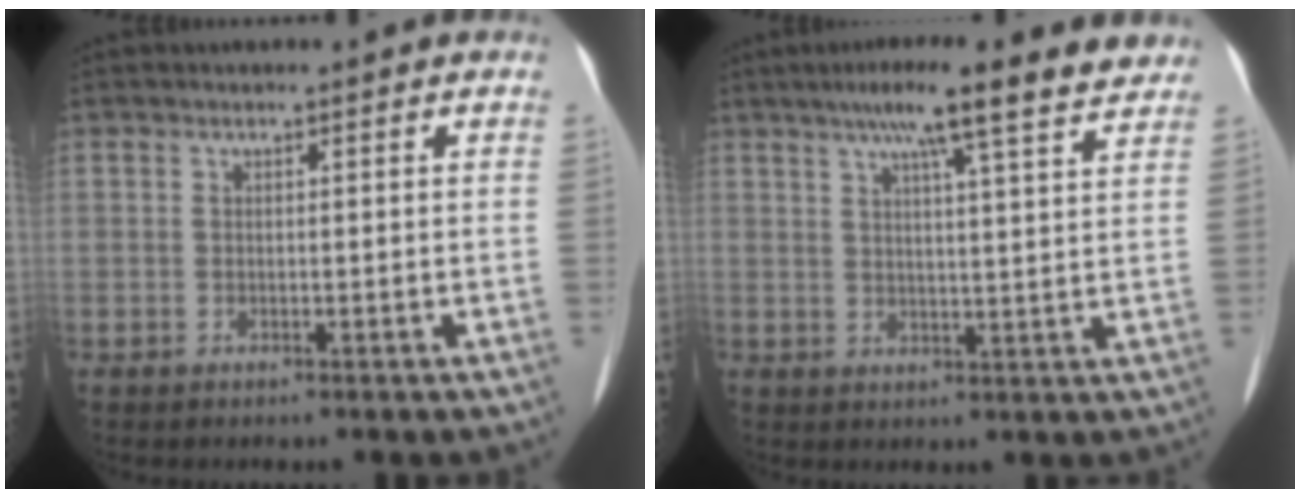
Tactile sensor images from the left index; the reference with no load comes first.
{"total": 11.6, "force": [9.0, 1.1, 7.3], "torque": [-0.108, 0.021, 0.117]}